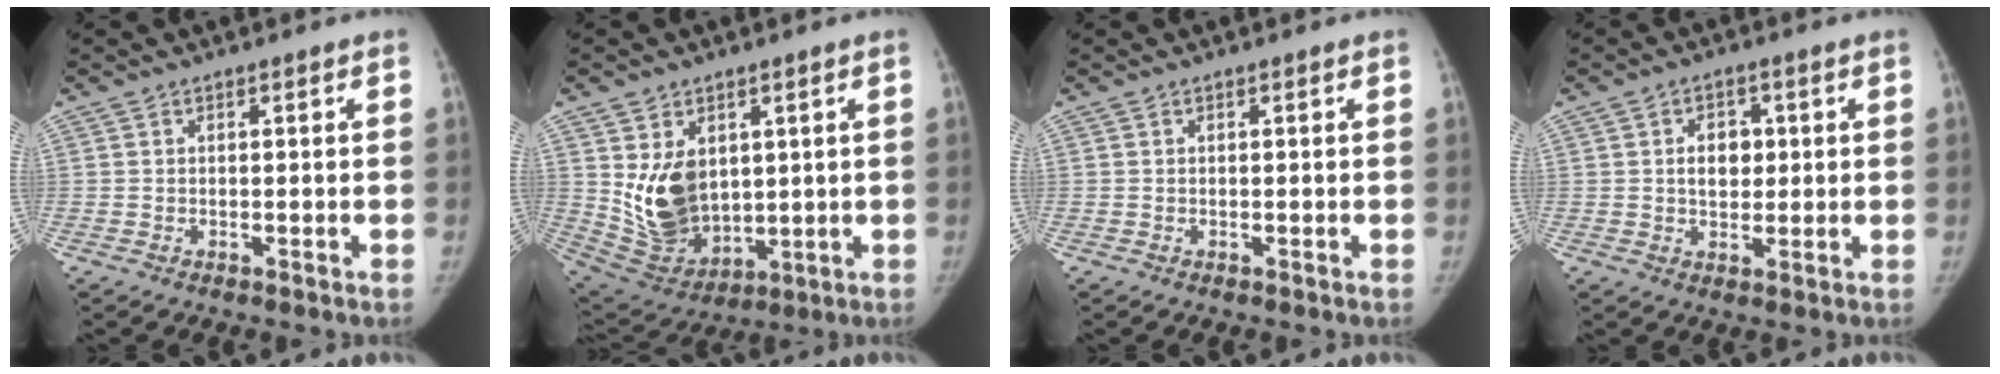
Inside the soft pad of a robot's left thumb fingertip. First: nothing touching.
{"total": 12.9, "force": [2.6, 9.2, 8.6], "torque": [-0.115, -0.030, 0.076]}
{"total": 0.0}
{"total": 5.2, "force": [0.9, 3.7, 3.4], "torque": [-0.029, -0.002, 0.014]}